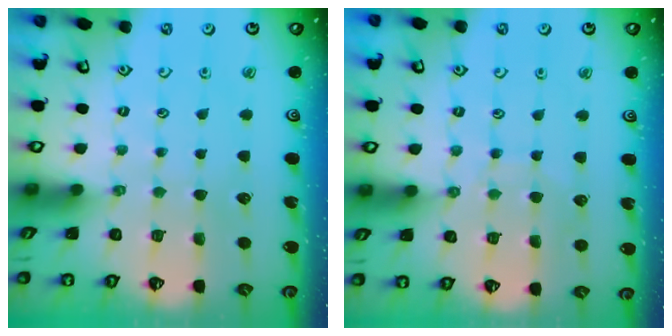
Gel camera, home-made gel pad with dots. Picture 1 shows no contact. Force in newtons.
{"total": 5.7, "press": 5.7, "slide": 0.6}